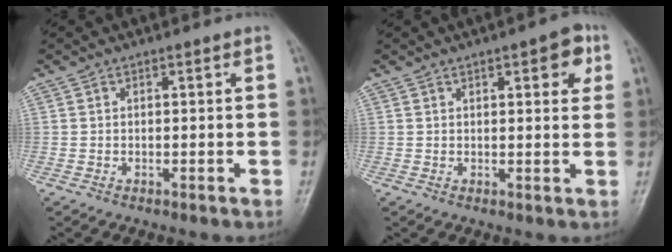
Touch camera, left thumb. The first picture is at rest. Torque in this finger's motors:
{"motor_torque": [0.12, 0.17, -0.05, -0.02, 0.09]}